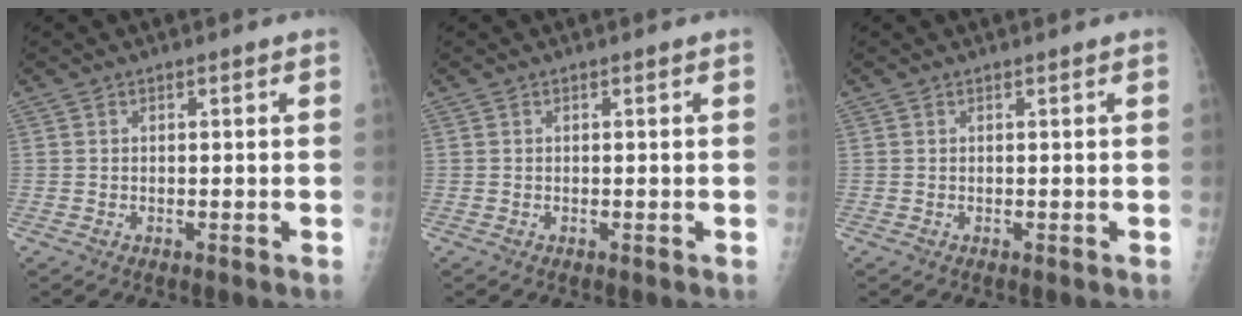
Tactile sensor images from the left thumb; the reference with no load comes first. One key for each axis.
{"total": 0.0}
{"total": 0.0}